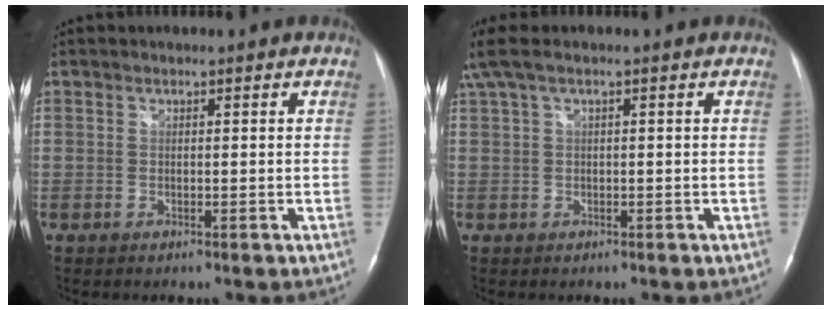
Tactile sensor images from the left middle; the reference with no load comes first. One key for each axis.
{"total": 4.7, "fx": 2.5, "fy": 0.5, "fz": 4.0, "tx": -0.099, "ty": 0.042, "tz": 0.055}